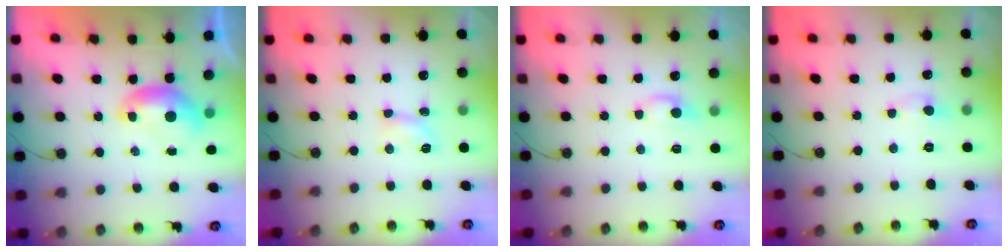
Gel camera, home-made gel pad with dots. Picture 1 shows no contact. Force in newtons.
{"total": 2.9, "press": 2.9, "slide": 0.5}
{"total": 1.7, "press": 1.6, "slide": 0.6}
{"total": 0.7, "press": 0.5, "slide": 0.6}